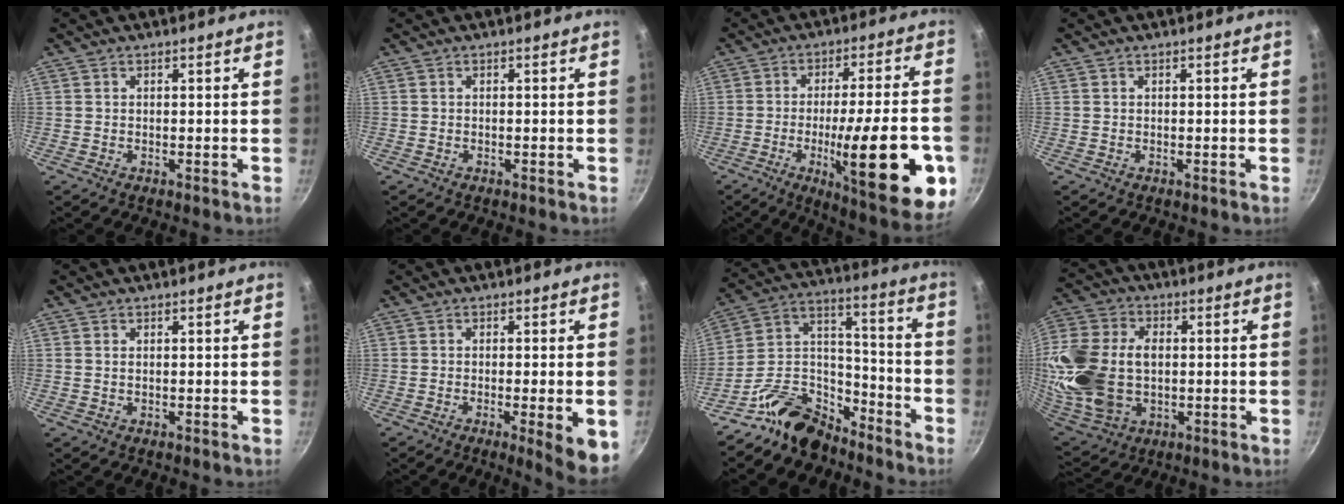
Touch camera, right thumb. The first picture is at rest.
{"total": 0.0}
{"total": 23.8, "force": [-6.9, 5.4, 22.1], "torque": [-0.297, 0.013, -0.095]}
{"total": 0.0}
{"total": 0.6, "force": [0.1, 0.4, 0.5], "torque": [-0.008, 0.001, 0.002]}
{"total": 7.6, "force": [-2.3, 1.2, 7.2], "torque": [-0.089, 0.000, -0.027]}
{"total": 14.9, "force": [-11.4, 8.1, 5.3], "torque": [-0.061, 0.124, -0.207]}
{"total": 23.4, "force": [0.1, 16.4, 16.6], "torque": [-0.355, 0.014, 0.010]}